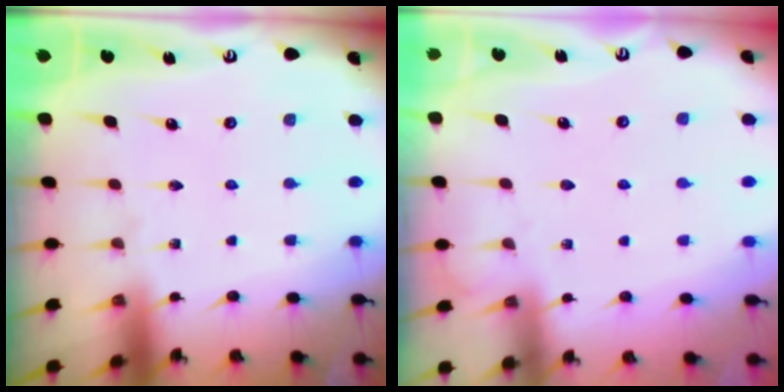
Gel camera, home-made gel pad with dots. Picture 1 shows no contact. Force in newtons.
{"total": 3.0, "press": 3.0, "slide": 0.5}